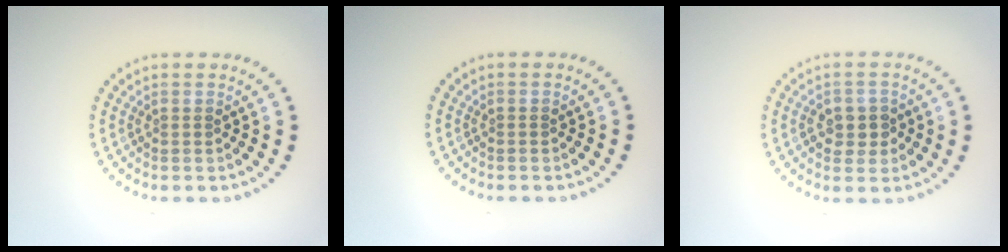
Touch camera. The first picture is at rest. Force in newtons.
{"total": 0.0}
{"total": 1.9, "press": 1.8, "slide": 0.2}